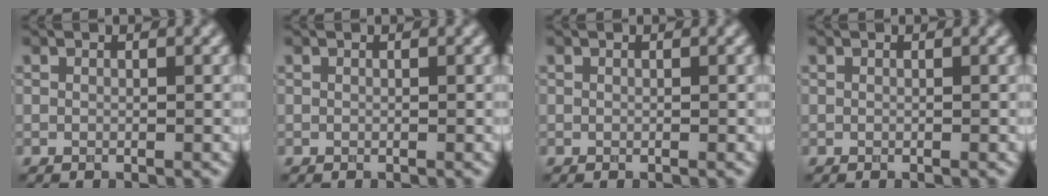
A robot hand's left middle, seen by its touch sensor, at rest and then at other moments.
{"total": 0.0}
{"total": 0.0}
{"total": 0.0}